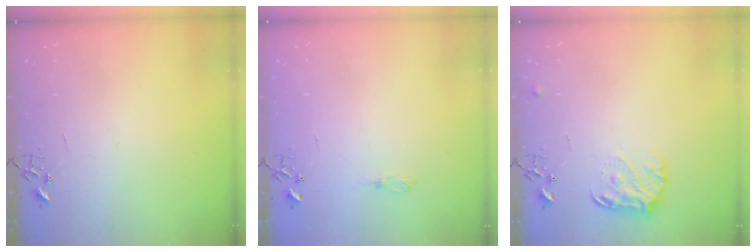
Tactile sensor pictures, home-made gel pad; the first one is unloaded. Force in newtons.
{"total": 5.8, "press": 5.8, "slide": 0.7}
{"total": 11.5, "press": 11.5, "slide": 0.6}